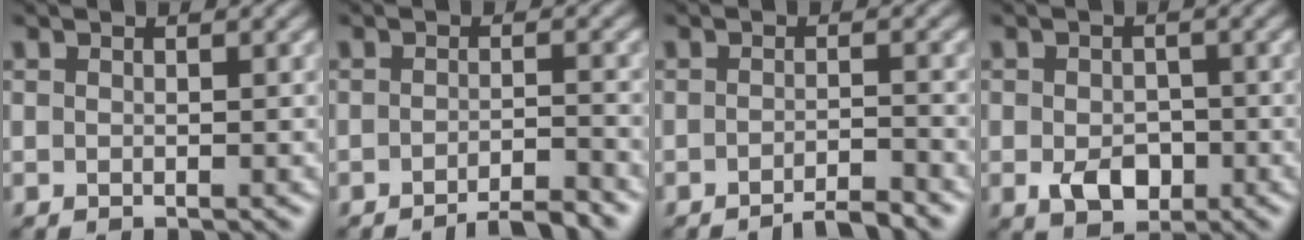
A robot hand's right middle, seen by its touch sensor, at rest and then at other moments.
{"total": 3.3, "force": [-2.6, 0.5, 2.0], "torque": [-0.019, 0.003, -0.048]}
{"total": 2.8, "force": [-2.2, 0.4, 1.6], "torque": [-0.014, 0.003, -0.045]}
{"total": 3.6, "force": [-1.2, 2.5, 2.2], "torque": [-0.041, -0.005, -0.021]}